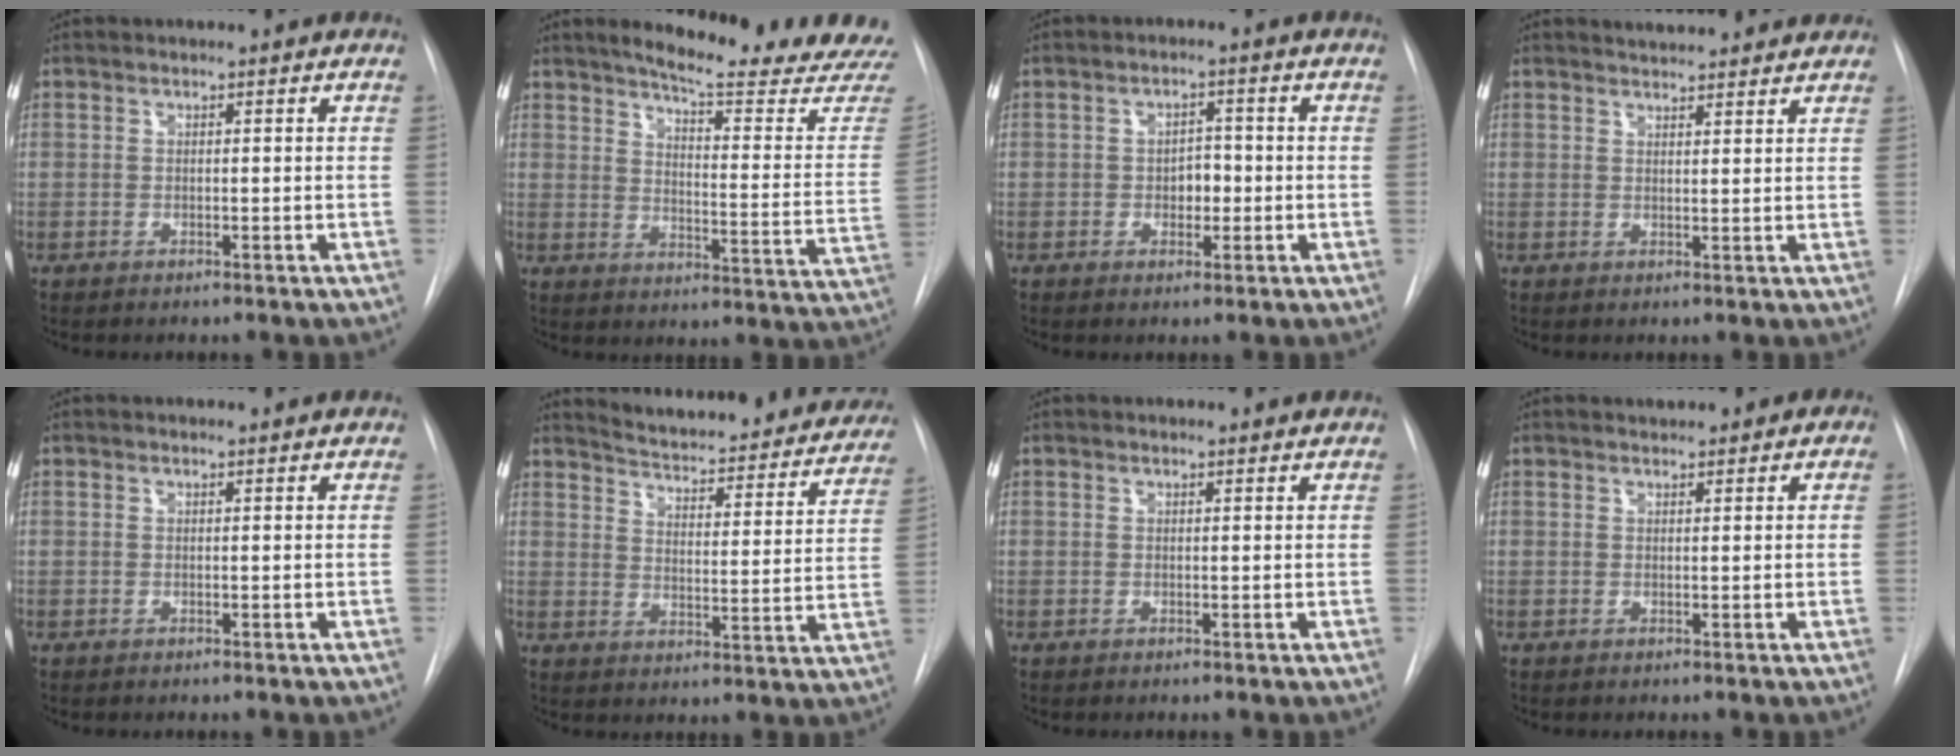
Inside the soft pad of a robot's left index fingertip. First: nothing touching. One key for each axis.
{"total": 20.1, "fx": 18.8, "fy": 0.3, "fz": 7.0, "tx": -0.094, "ty": -0.120, "tz": 0.220}
{"total": 2.8, "fx": -0.8, "fy": 1.8, "fz": 2.0, "tx": -0.021, "ty": 0.000, "tz": -0.011}
{"total": 7.6, "fx": 7.1, "fy": 1.5, "fz": 2.1, "tx": -0.027, "ty": 0.012, "tz": 0.080}
{"total": 1.1, "fx": 1.1, "fy": 0.1, "fz": 0.2, "tx": -0.011, "ty": 0.007, "tz": 0.010}
{"total": 25.2, "fx": 23.3, "fy": 4.8, "fz": 8.2, "tx": -0.113, "ty": -0.073, "tz": 0.277}
{"total": 2.5, "fx": 2.4, "fy": 0.4, "fz": 0.6, "tx": -0.011, "ty": 0.009, "tz": 0.023}
{"total": 1.2, "fx": 0.9, "fy": 0.7, "fz": 0.5, "tx": -0.005, "ty": 0.007, "tz": 0.011}